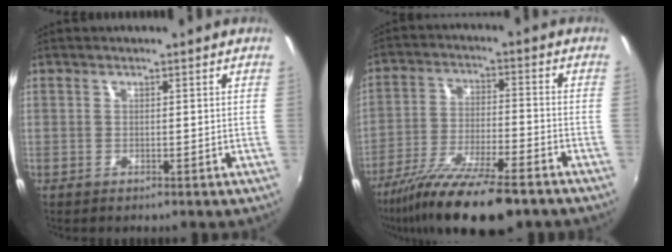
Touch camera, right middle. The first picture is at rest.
{"total": 17.5, "force": [-13.1, 3.8, 10.9], "torque": [-0.215, -0.043, -0.228]}